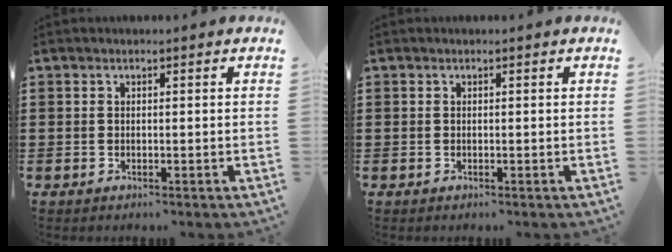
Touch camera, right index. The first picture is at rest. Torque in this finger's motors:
{"motor_torque": [0.04, 0.06, 0.00, 0.00]}